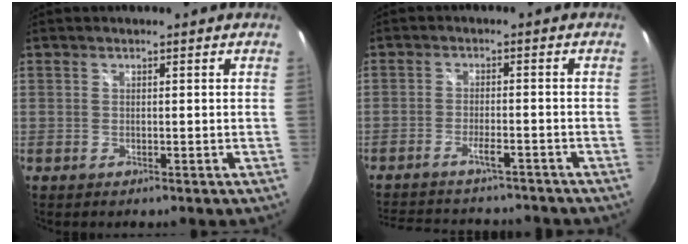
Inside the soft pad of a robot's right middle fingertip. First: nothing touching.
{"total": 14.5, "force": [-12.8, 3.5, 5.7], "torque": [-0.129, -0.008, -0.185]}